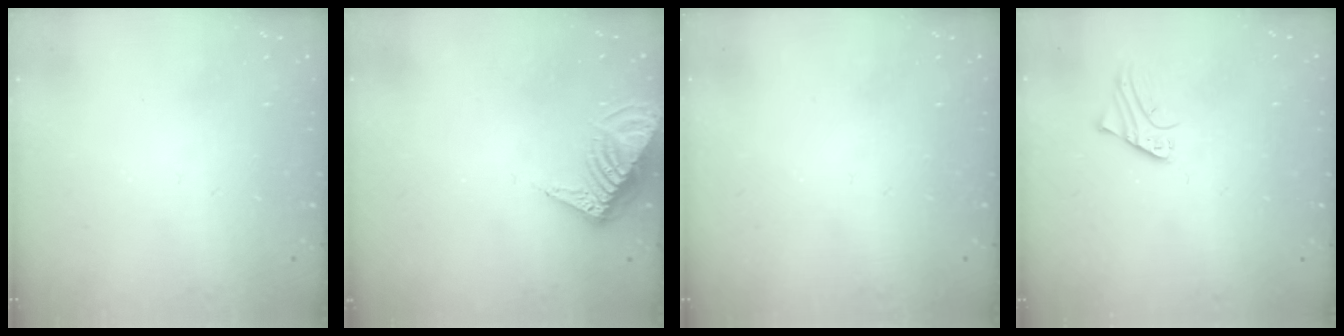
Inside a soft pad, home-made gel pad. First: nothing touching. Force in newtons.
{"total": 10.4, "press": 10.4, "slide": 0.9}
{"total": 0.0}
{"total": 2.0, "press": 2.0, "slide": 0.1}